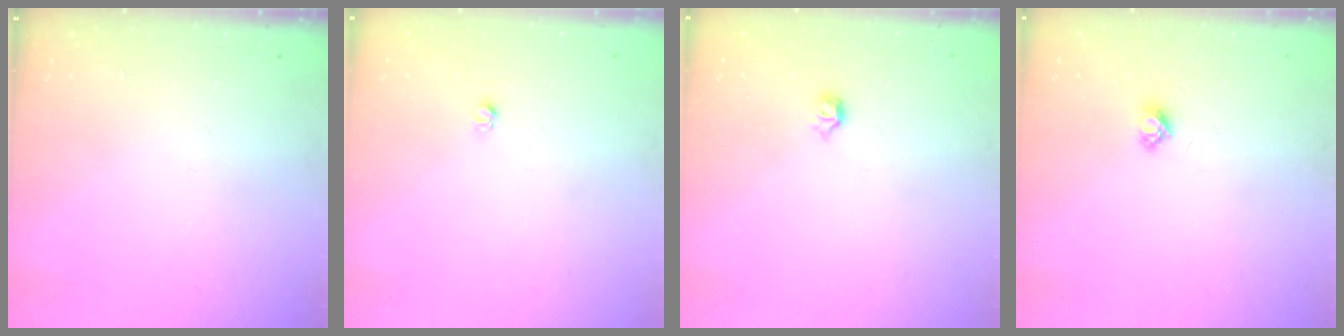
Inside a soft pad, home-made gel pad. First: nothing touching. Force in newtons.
{"total": 2.7, "press": 2.7, "slide": 0.3}
{"total": 3.2, "press": 3.1, "slide": 0.7}
{"total": 3.1, "press": 3.0, "slide": 0.4}